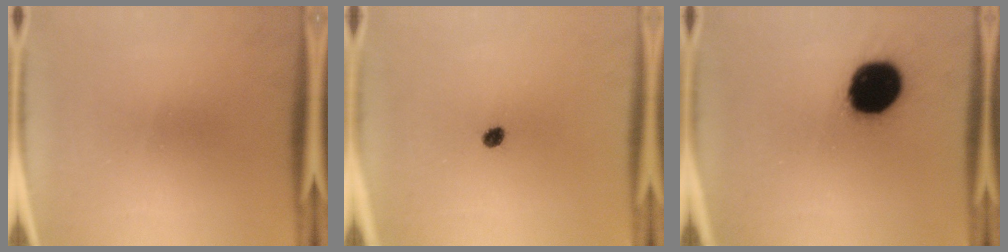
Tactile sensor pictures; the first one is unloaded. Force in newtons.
{"total": 1.7}
{"total": 18.9}